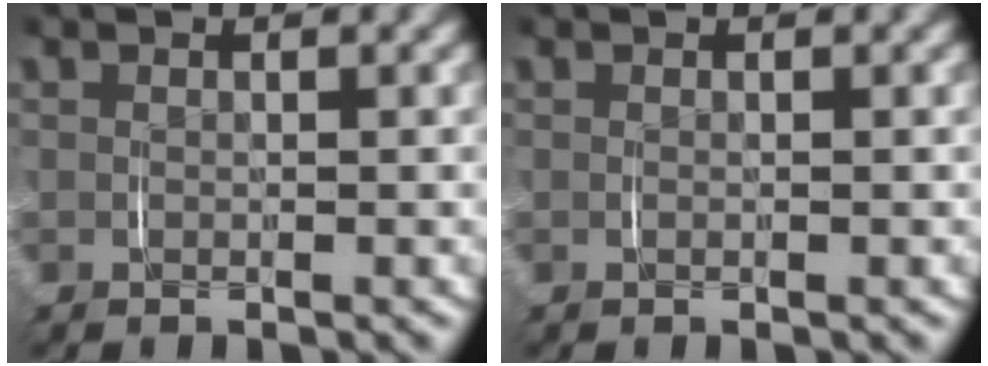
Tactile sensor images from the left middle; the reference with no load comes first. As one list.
[{"total": 0.0}]